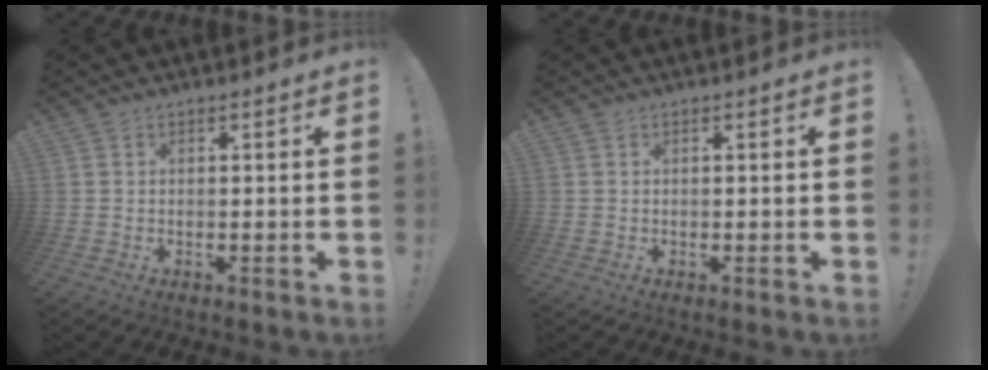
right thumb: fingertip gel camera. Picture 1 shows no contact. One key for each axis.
{"total": 0.0}